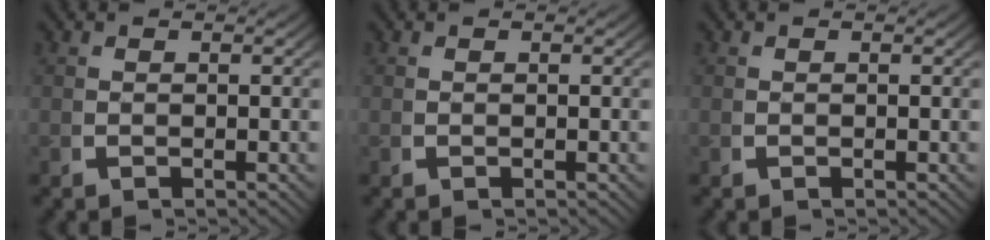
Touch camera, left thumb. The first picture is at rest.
{"total": 0.0}
{"total": 0.6, "force": [0.2, -0.6, -0.1], "torque": [0.006, 0.000, 0.005]}